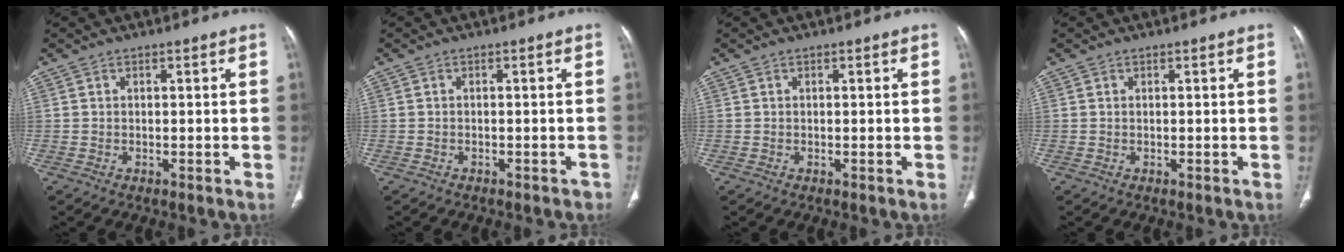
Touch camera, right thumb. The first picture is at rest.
{"total": 2.9, "force": [-2.5, 1.4, 0.9], "torque": [-0.014, 0.009, -0.023]}
{"total": 0.0}
{"total": 0.0}